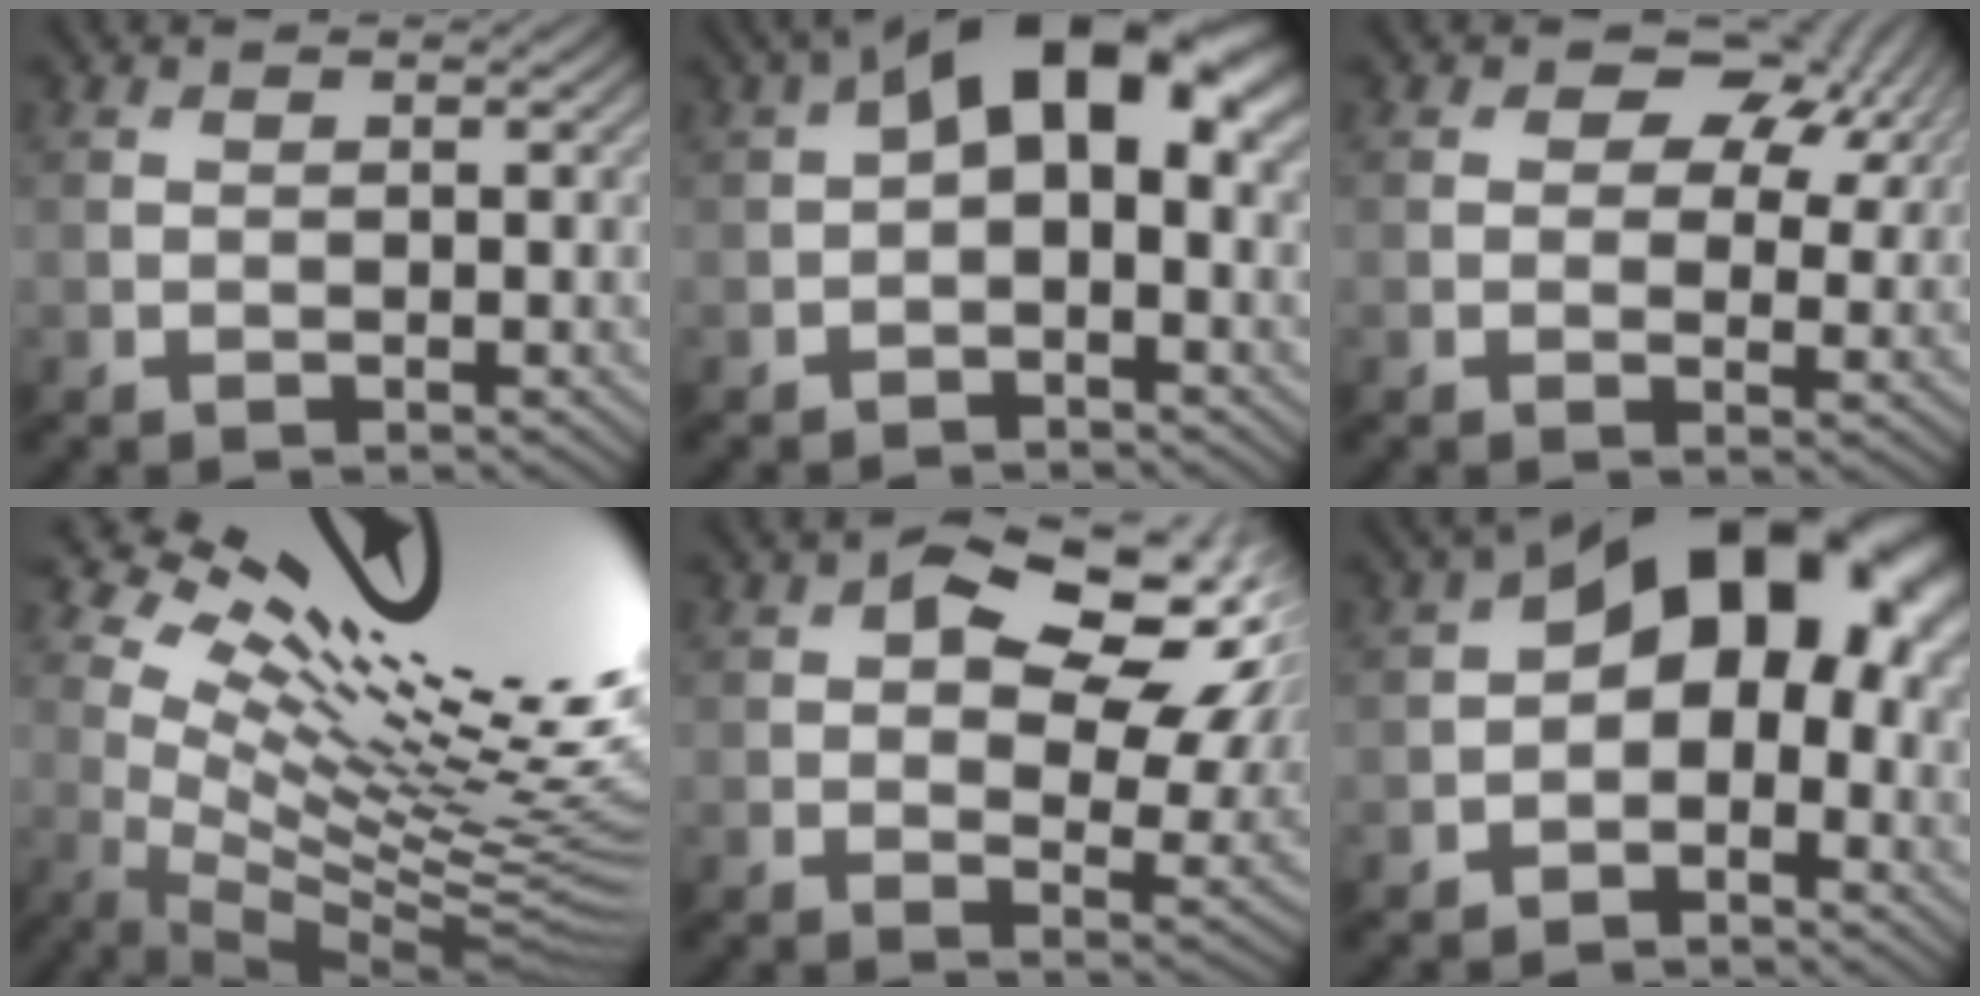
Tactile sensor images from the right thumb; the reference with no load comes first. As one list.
[{"total": 10.2, "force": [1.7, 5.4, 8.4], "torque": [-0.132, 0.018, 0.017]}, {"total": 9.4, "force": [3.9, 5.8, 6.3], "torque": [-0.082, 0.005, 0.058]}, {"total": 19.4, "force": [9.5, 4.7, 16.3], "torque": [-0.255, 0.017, 0.160]}, {"total": 12.9, "force": [4.9, 7.3, 9.4], "torque": [-0.144, -0.006, 0.088]}, {"total": 12.0, "force": [0.2, 7.4, 9.5], "torque": [-0.127, 0.020, -0.012]}]